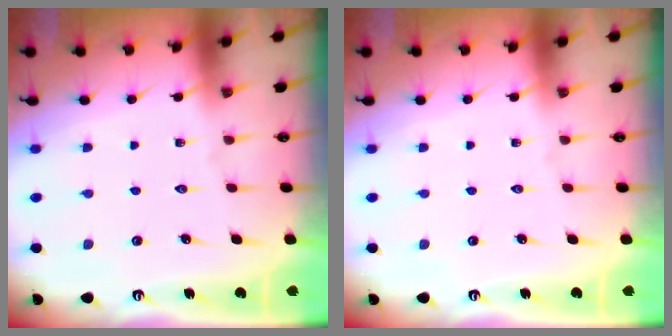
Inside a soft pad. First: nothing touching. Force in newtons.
{"total": 0.0}